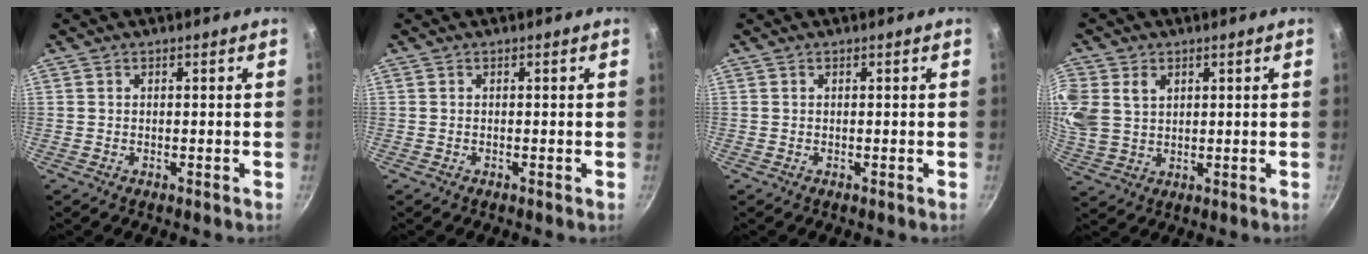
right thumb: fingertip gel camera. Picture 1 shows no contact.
{"total": 0.0}
{"total": 0.0}
{"total": 13.5, "force": [3.9, 10.5, 7.6], "torque": [-0.190, 0.019, 0.084]}